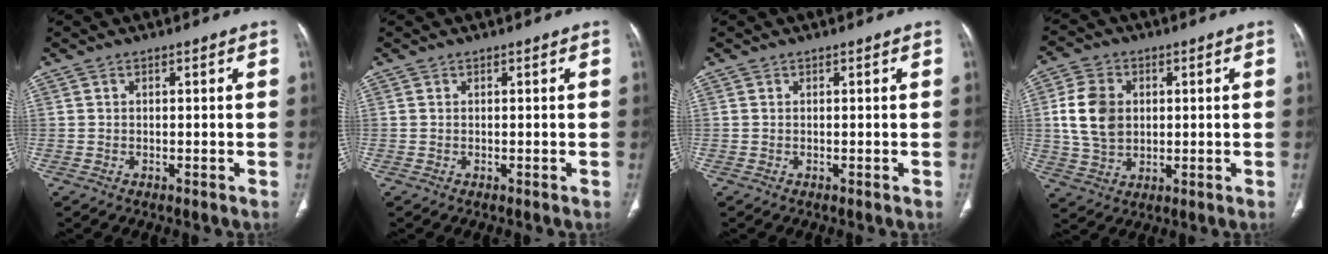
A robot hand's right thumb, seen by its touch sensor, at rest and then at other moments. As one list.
[{"total": 0.0}, {"total": 0.0}, {"total": 10.0, "force": [1.4, 7.6, 6.3], "torque": [-0.107, -0.001, 0.032]}]